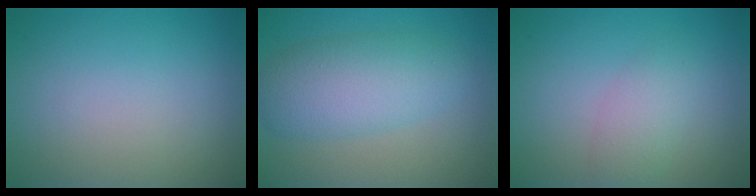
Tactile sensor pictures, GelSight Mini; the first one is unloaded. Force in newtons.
{"total": 5.4, "press": 5.4, "slide": 0.1}
{"total": 2.3, "press": 2.3, "slide": 0.1}